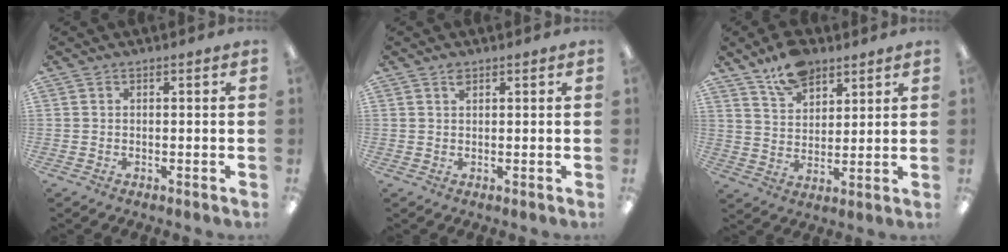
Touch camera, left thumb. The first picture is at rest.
{"total": 1.2, "force": [0.9, 0.5, 0.7], "torque": [-0.008, -0.003, 0.015]}
{"total": 10.1, "force": [7.4, 5.4, 4.3], "torque": [-0.073, -0.033, 0.135]}